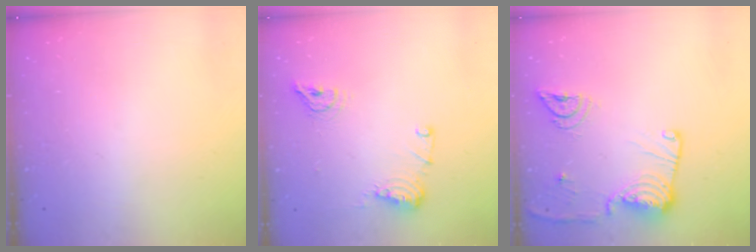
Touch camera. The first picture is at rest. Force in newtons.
{"total": 8.9, "press": 8.7, "slide": 1.7}
{"total": 15.4, "press": 15.3, "slide": 1.9}